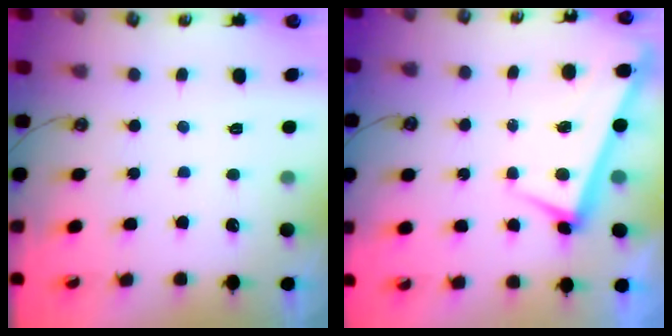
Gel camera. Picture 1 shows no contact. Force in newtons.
{"total": 1.6, "press": 0.5, "slide": 1.5}